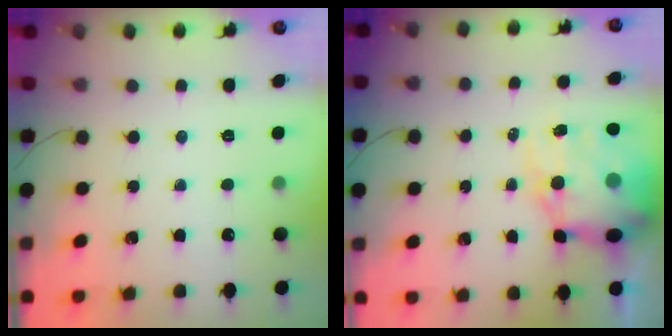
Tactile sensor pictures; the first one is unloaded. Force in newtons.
{"total": 15.4, "press": 14.9, "slide": 3.9}